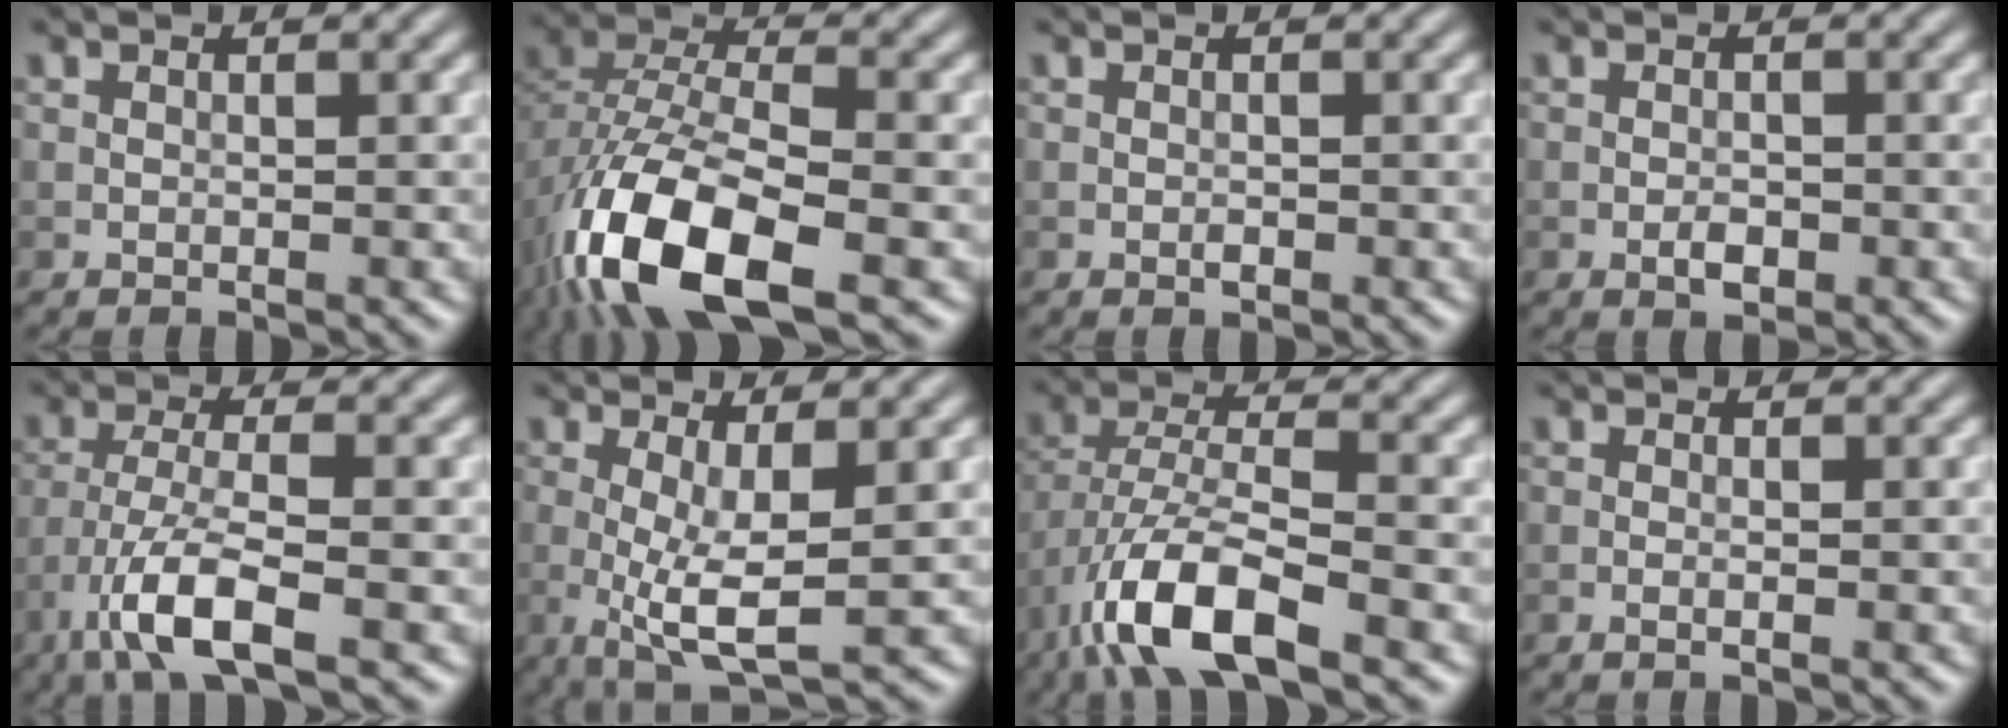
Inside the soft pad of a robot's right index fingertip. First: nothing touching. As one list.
[{"total": 12.6, "force": [-6.2, 5.6, 9.4], "torque": [-0.193, -0.015, -0.119]}, {"total": 0.6, "force": [-0.3, 0.3, 0.4], "torque": [-0.005, 0.001, -0.004]}, {"total": 1.5, "force": [-0.6, 0.8, 1.1], "torque": [-0.018, 0.000, -0.012]}, {"total": 6.2, "force": [-3.4, 1.5, 4.9], "torque": [-0.099, -0.004, -0.073]}, {"total": 5.3, "force": [-0.4, 1.4, 5.1], "torque": [-0.098, -0.011, -0.006]}, {"total": 8.8, "force": [-4.9, 3.0, 6.7], "torque": [-0.130, 0.002, -0.099]}, {"total": 0.7, "force": [-0.2, 0.1, 0.6], "torque": [-0.012, -0.003, -0.005]}]